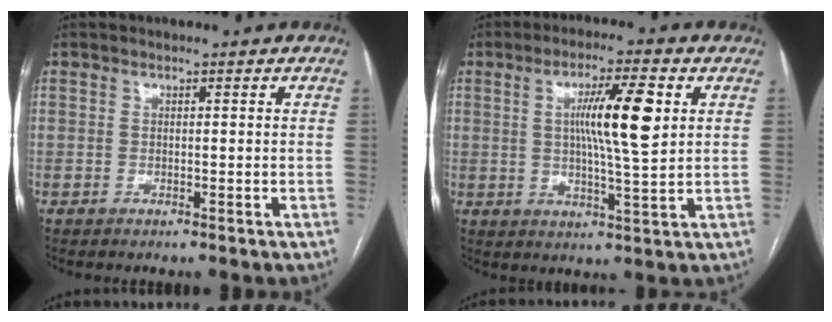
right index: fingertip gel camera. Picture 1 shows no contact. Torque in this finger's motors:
{"motor_torque": [0.34, 0.12, 0.64, 0.09]}